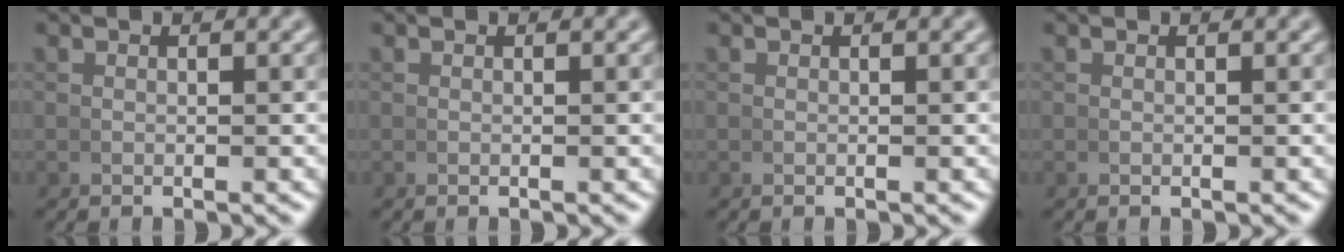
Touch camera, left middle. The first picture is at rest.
{"total": 0.0}
{"total": 0.0}
{"total": 0.0}